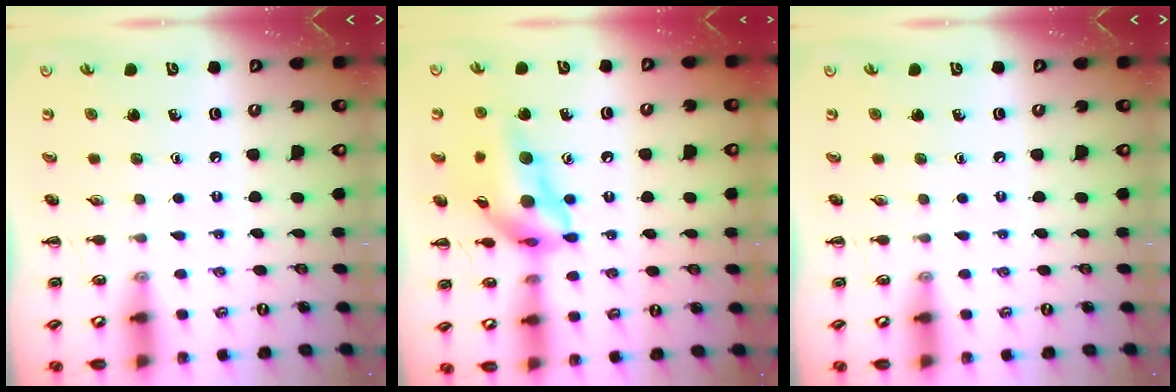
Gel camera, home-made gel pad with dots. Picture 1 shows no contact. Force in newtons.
{"total": 16.7, "press": 16.2, "slide": 4.1}
{"total": 0.0}